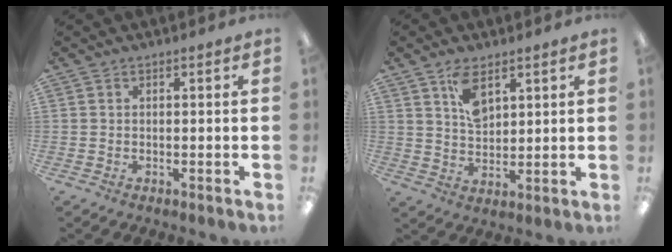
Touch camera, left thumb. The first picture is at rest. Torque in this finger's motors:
{"motor_torque": [0.91, 0.80, 0.48, -0.56, 0.01]}